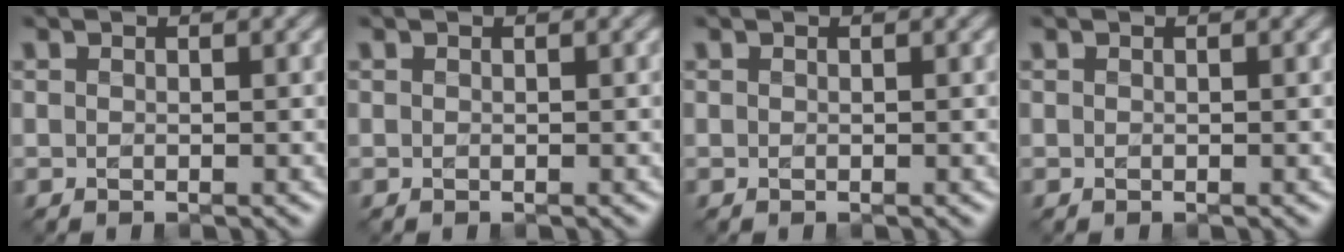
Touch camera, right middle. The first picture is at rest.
{"total": 0.0}
{"total": 0.0}
{"total": 0.0}